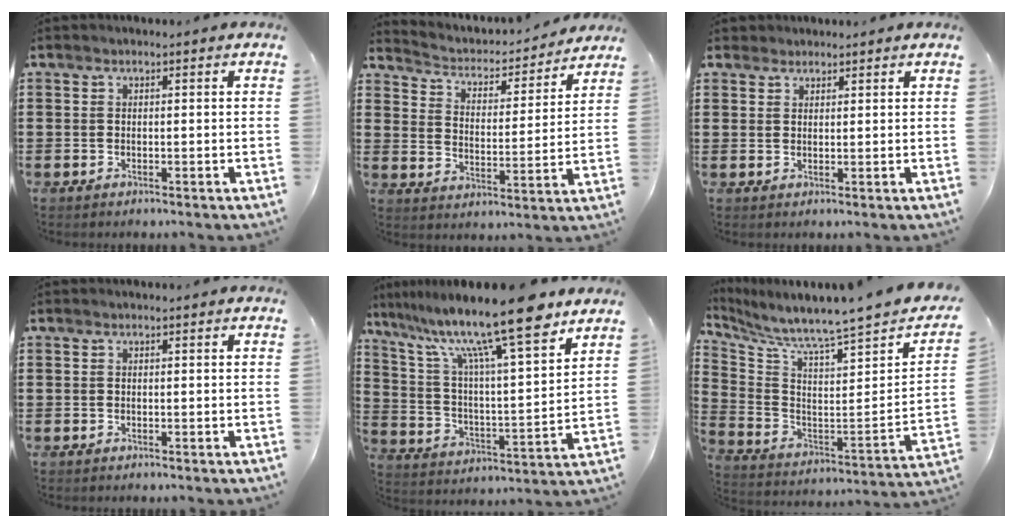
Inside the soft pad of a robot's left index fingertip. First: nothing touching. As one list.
[{"total": 2.9, "force": [2.7, 0.9, 0.4], "torque": [-0.028, -0.025, 0.036]}, {"total": 1.9, "force": [1.7, 0.7, 0.0], "torque": [-0.005, 0.004, 0.035]}, {"total": 0.0}, {"total": 16.5, "force": [12.7, 1.3, 10.4], "torque": [-0.219, -0.070, 0.210]}, {"total": 4.2, "force": [3.9, -1.2, 1.0], "torque": [-0.049, -0.065, 0.055]}]